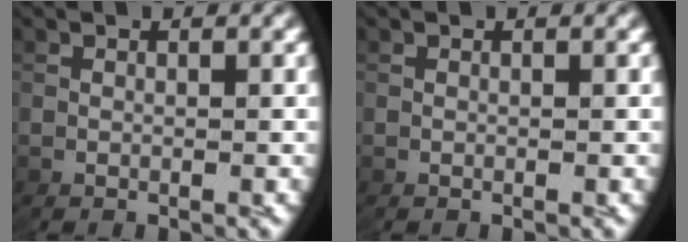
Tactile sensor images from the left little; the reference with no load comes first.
{"total": 0.0}